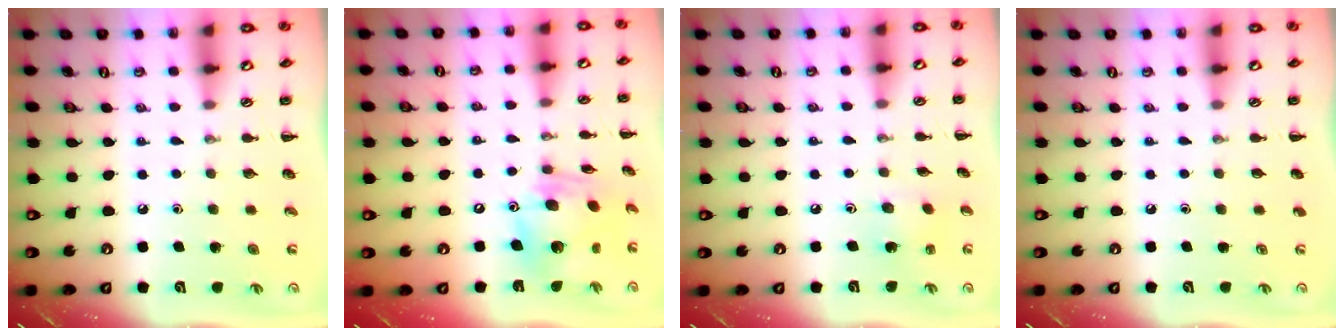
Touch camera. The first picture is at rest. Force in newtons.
{"total": 13.3, "press": 13.2, "slide": 2.1}
{"total": 1.7, "press": 1.6, "slide": 0.7}
{"total": 0.0}